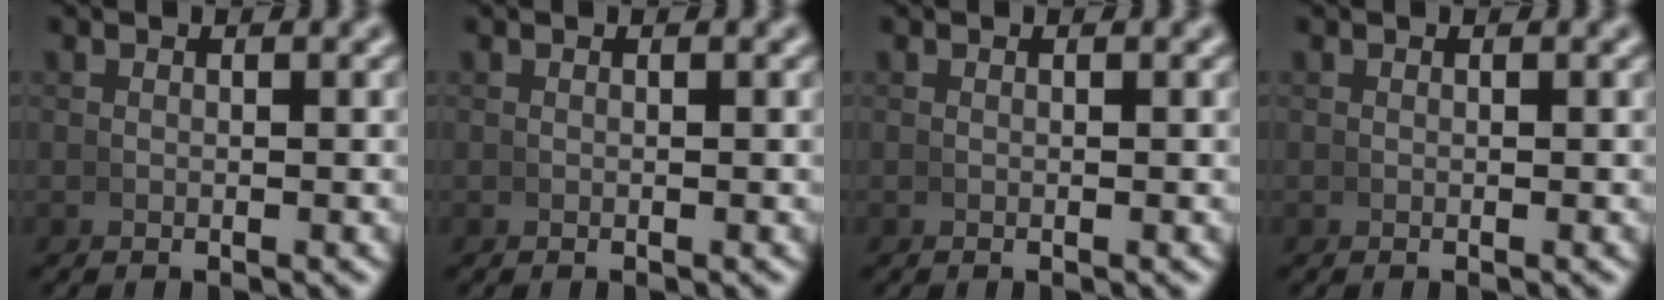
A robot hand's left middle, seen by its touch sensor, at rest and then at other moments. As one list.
[{"total": 0.0}, {"total": 0.0}, {"total": 0.0}]